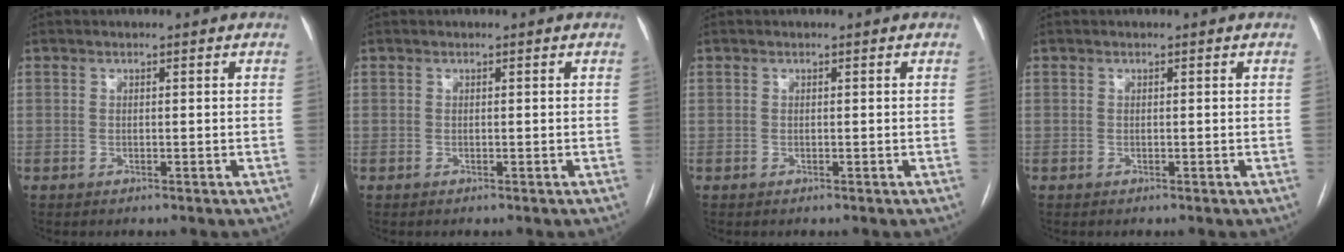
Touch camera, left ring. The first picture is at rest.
{"total": 0.0}
{"total": 0.0}
{"total": 0.0}